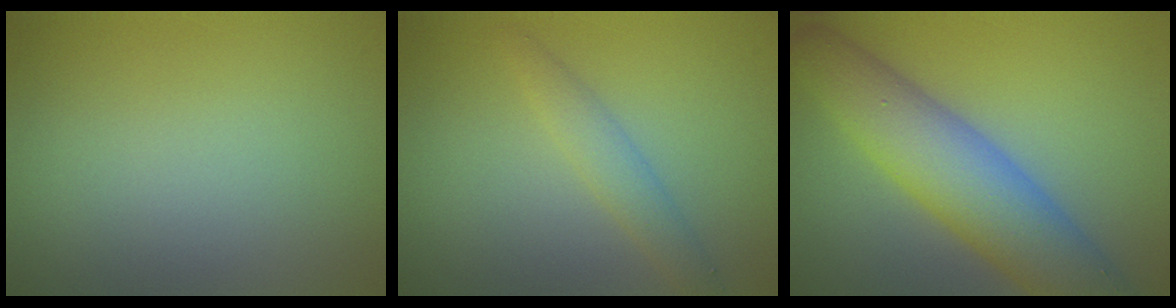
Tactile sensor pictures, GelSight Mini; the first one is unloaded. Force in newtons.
{"total": 2.5, "press": 2.5, "slide": 0.1}
{"total": 8.0, "press": 8.0, "slide": 0.5}